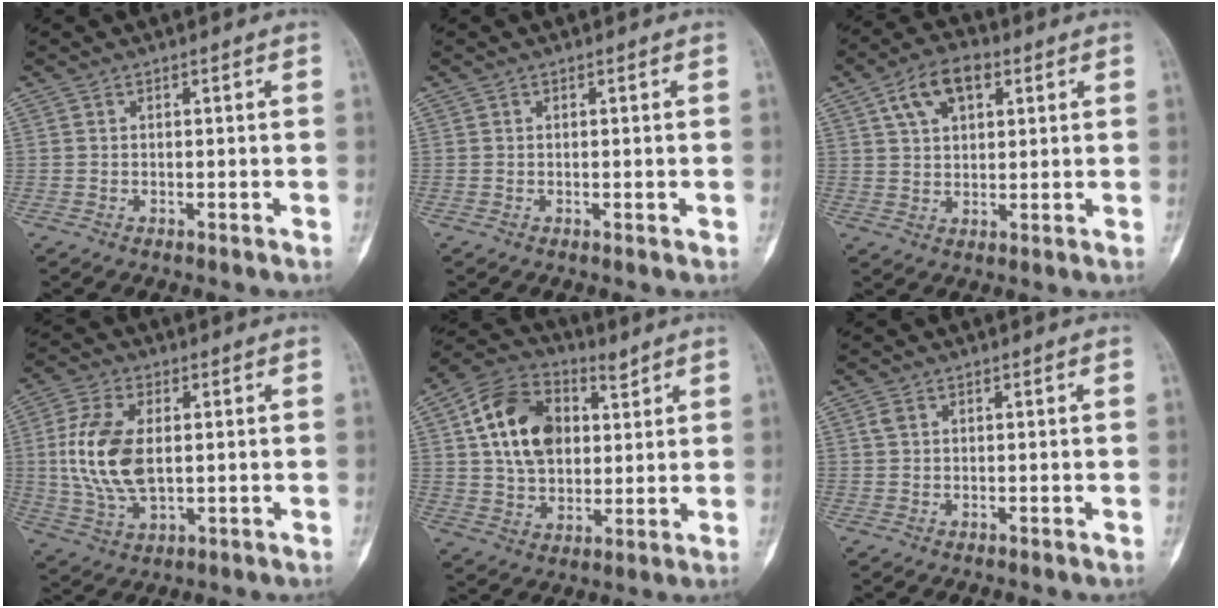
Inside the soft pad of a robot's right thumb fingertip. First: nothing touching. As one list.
[{"total": 0.6, "force": [-0.1, 0.2, 0.5], "torque": [-0.004, -0.001, 0.000]}, {"total": 8.9, "force": [3.9, 5.1, 6.2], "torque": [-0.095, 0.006, 0.065]}, {"total": 12.8, "force": [0.8, 7.1, 10.6], "torque": [-0.220, -0.002, 0.019]}, {"total": 15.6, "force": [4.9, 10.7, 10.1], "torque": [-0.156, -0.004, 0.086]}, {"total": 0.9, "force": [0.2, 0.6, 0.6], "torque": [-0.011, 0.004, 0.002]}]